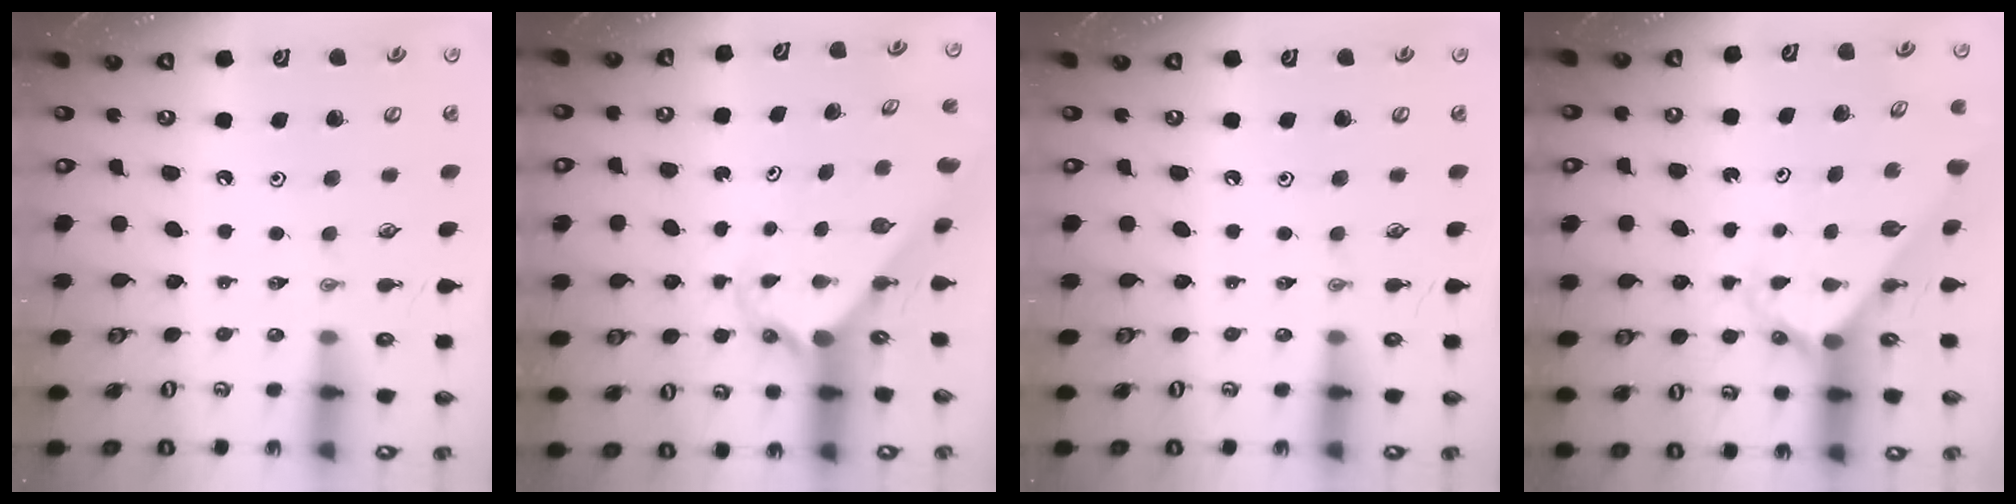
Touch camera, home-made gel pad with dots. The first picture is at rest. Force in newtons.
{"total": 2.3, "press": 2.3, "slide": 0.2}
{"total": 0.0}
{"total": 2.5, "press": 2.5, "slide": 0.1}